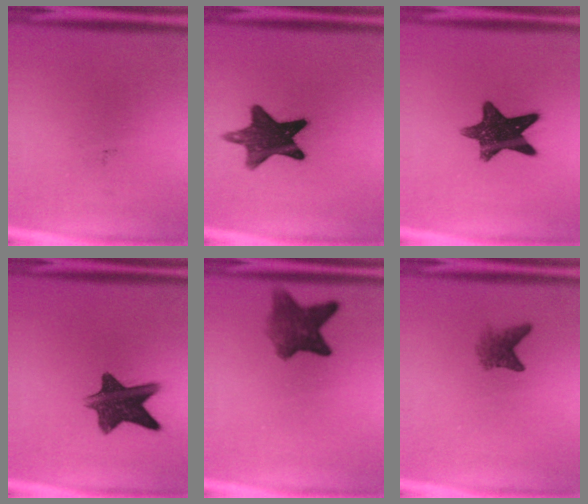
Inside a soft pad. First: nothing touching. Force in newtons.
{"total": 13.3}
{"total": 12.6}
{"total": 11.0}
{"total": 6.3}
{"total": 2.7}